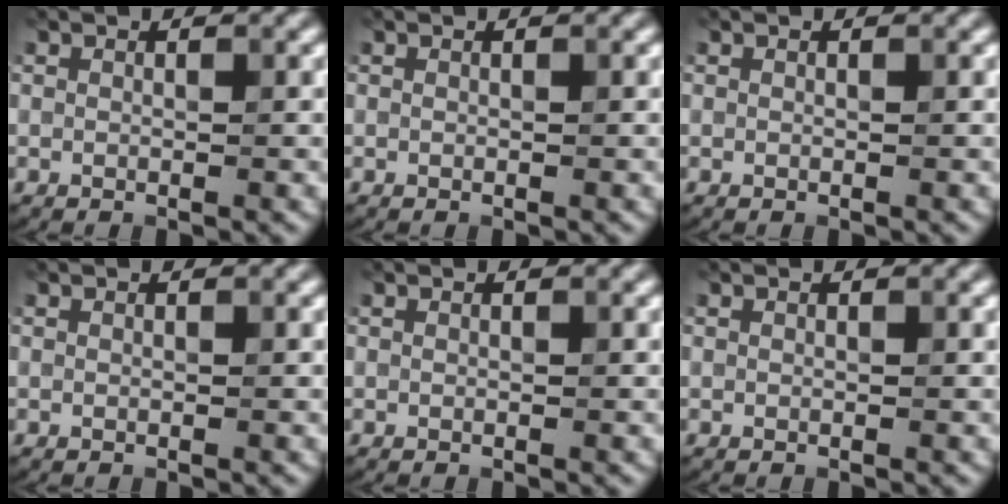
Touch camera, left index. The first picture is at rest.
{"total": 0.0}
{"total": 0.0}
{"total": 0.0}
{"total": 0.0}
{"total": 0.0}